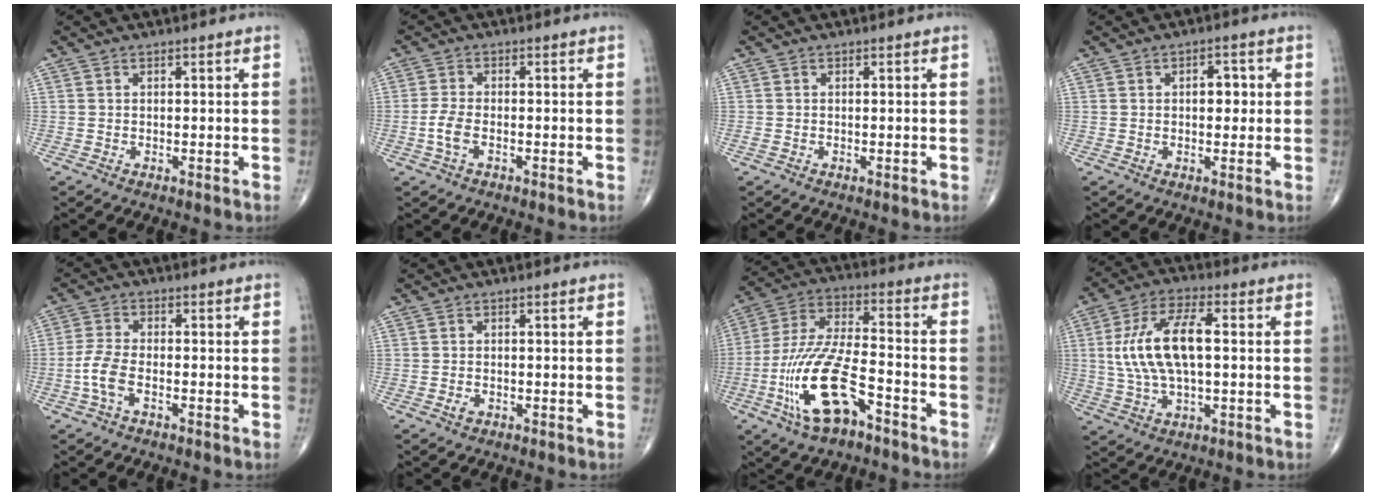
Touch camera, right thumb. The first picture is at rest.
{"total": 3.4, "force": [-1.2, 1.7, 2.7], "torque": [-0.064, 0.008, -0.026]}
{"total": 0.7, "force": [-0.2, 0.3, 0.6], "torque": [-0.010, -0.002, -0.004]}
{"total": 3.8, "force": [0.4, 2.3, 3.0], "torque": [-0.027, 0.004, 0.003]}
{"total": 5.0, "force": [-1.9, 2.4, 4.0], "torque": [-0.095, 0.016, -0.041]}
{"total": 1.0, "force": [-0.5, 0.7, 0.5], "torque": [-0.010, 0.001, -0.009]}
{"total": 17.1, "force": [-7.7, 6.5, 13.9], "torque": [-0.289, 0.048, -0.138]}
{"total": 13.8, "force": [1.0, 5.9, 12.4], "torque": [-0.251, 0.018, 0.019]}